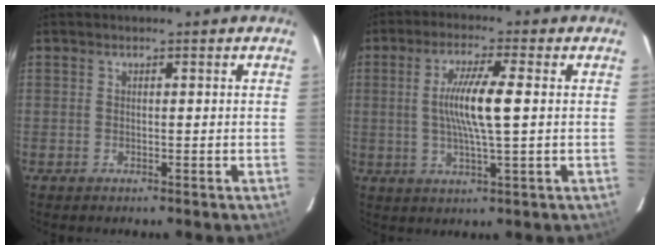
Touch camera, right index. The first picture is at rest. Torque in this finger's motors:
{"motor_torque": [0.78, 0.12, 0.57, 0.16]}